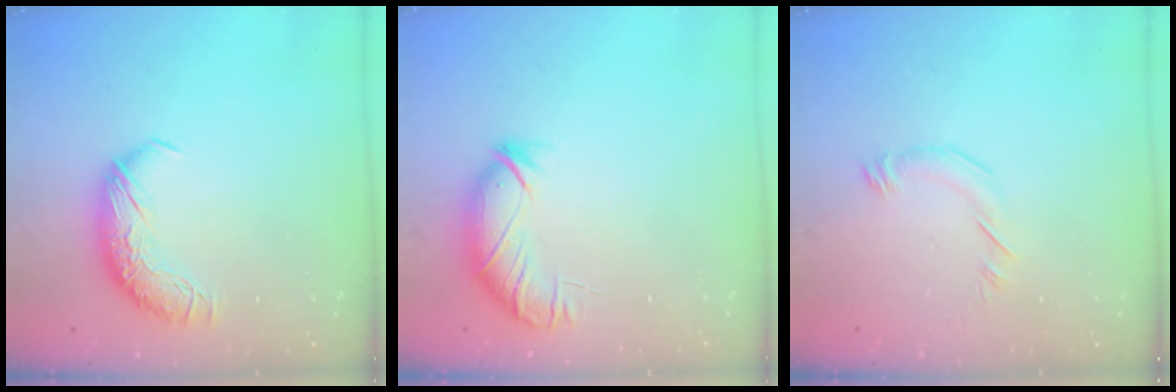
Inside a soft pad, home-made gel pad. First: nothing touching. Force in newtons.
{"total": 3.8, "press": 3.5, "slide": 1.5}
{"total": 5.8, "press": 5.8, "slide": 0.4}